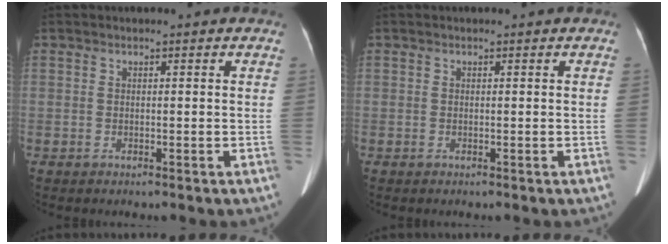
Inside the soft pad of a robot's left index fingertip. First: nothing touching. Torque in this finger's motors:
{"motor_torque": [0.27, -0.76, -0.11, 0.02]}